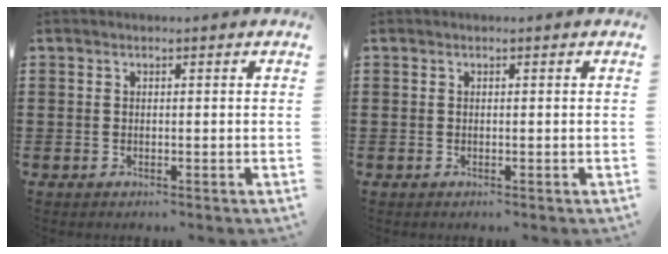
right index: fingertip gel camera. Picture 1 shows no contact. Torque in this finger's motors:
{"motor_torque": [0.00, 0.00, 0.00, 0.00]}